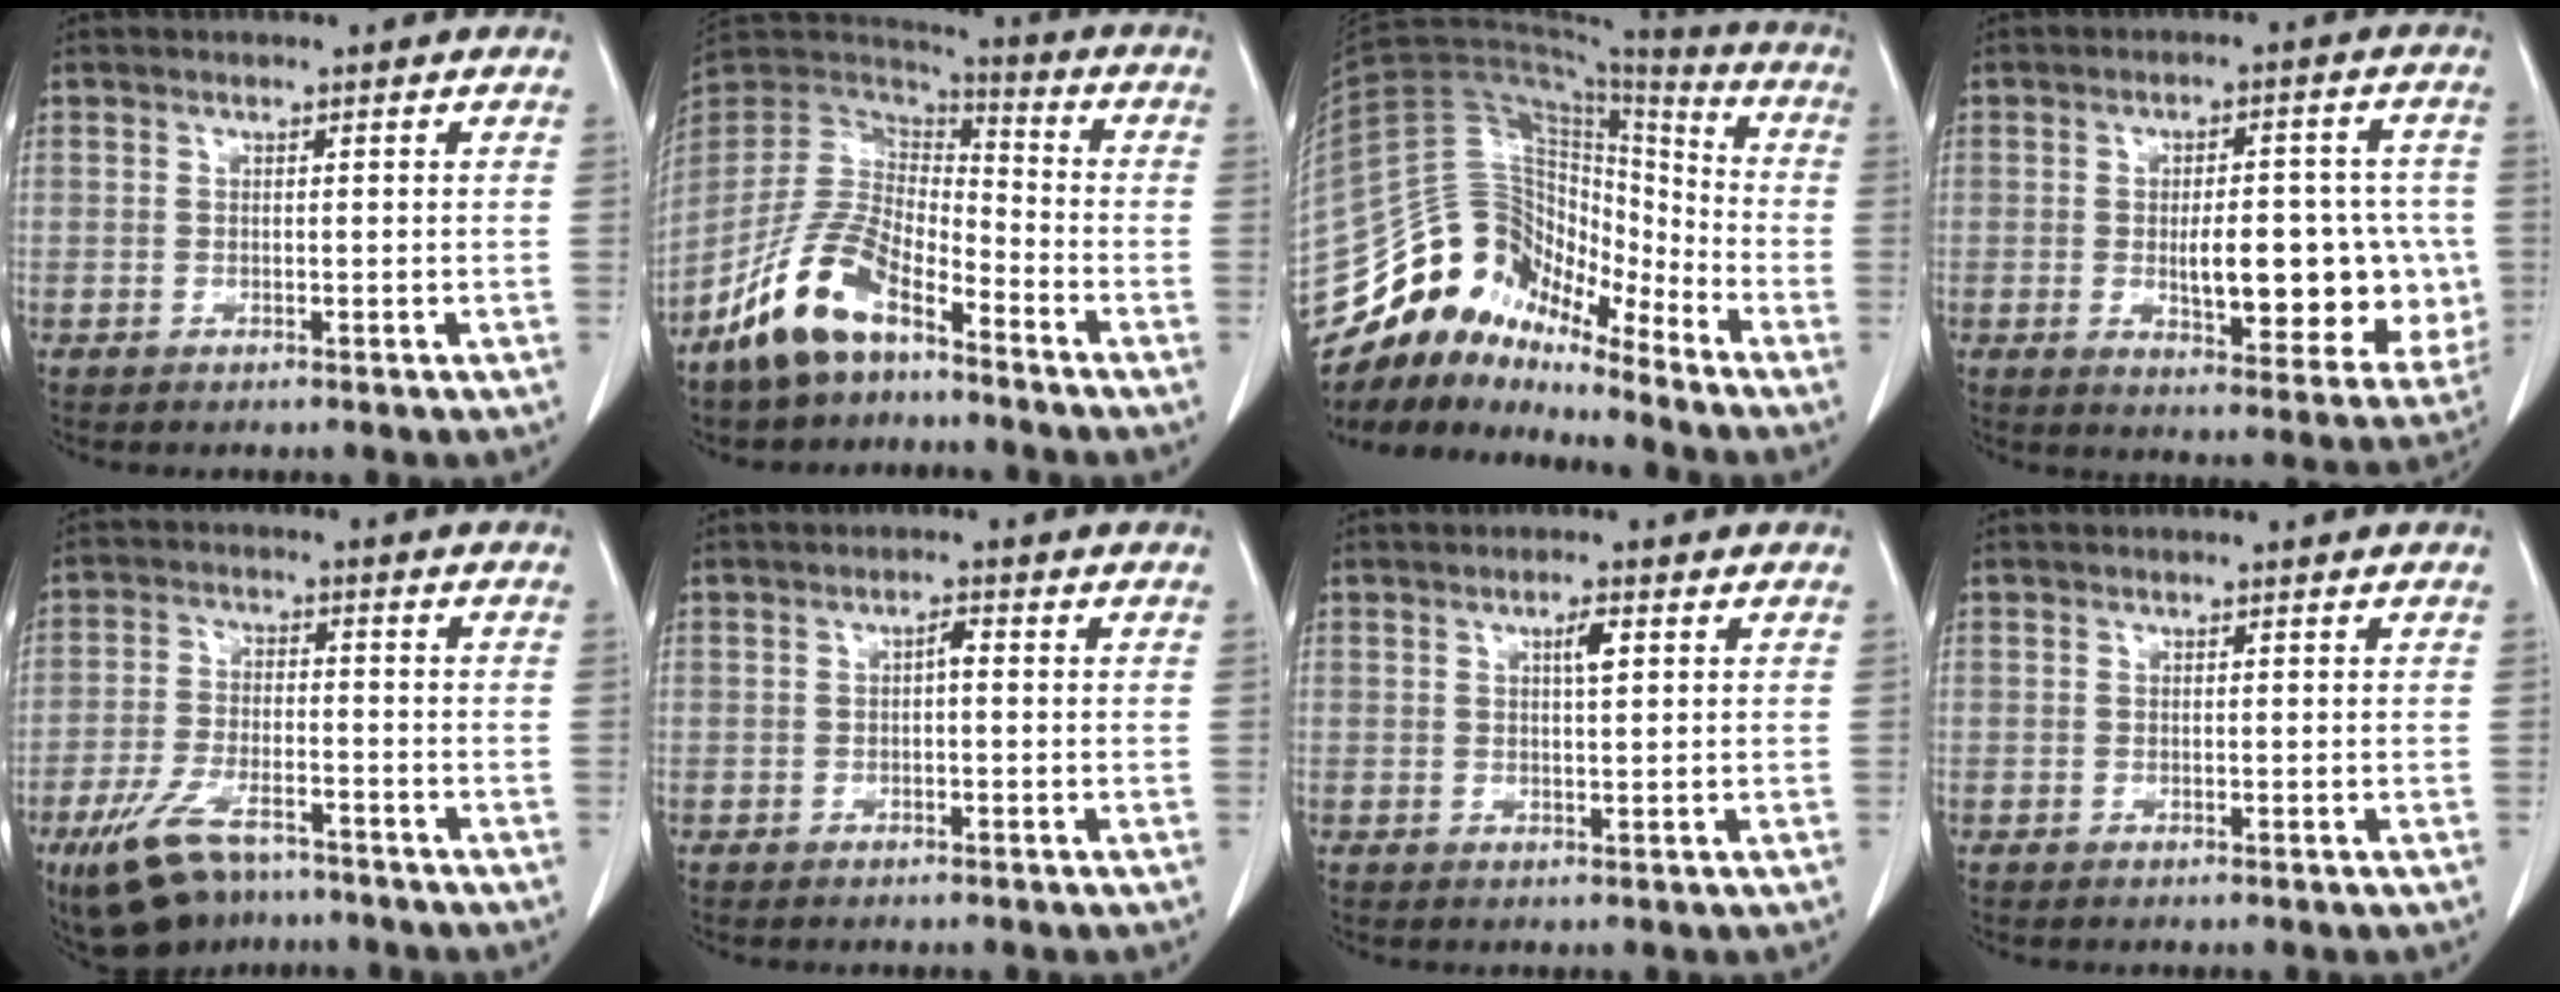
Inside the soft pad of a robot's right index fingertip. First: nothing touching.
{"total": 12.8, "force": [-8.5, 5.1, 8.2], "torque": [-0.176, 0.007, -0.168]}
{"total": 16.0, "force": [-13.3, 6.8, 5.5], "torque": [-0.091, 0.070, -0.239]}
{"total": 14.7, "force": [-1.3, 5.8, 13.5], "torque": [-0.165, 0.009, 0.000]}
{"total": 11.0, "force": [-7.8, 4.4, 6.4], "torque": [-0.134, -0.010, -0.135]}
{"total": 1.3, "force": [-0.1, 0.4, 1.2], "torque": [-0.020, 0.005, -0.002]}
{"total": 2.3, "force": [0.9, 0.4, 2.1], "torque": [-0.037, 0.000, 0.014]}
{"total": 0.0}